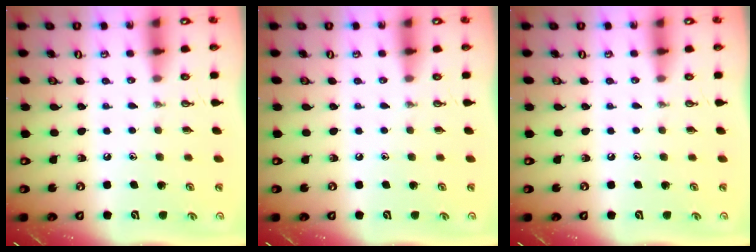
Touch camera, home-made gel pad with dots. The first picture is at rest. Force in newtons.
{"total": 0.0}
{"total": 0.0}